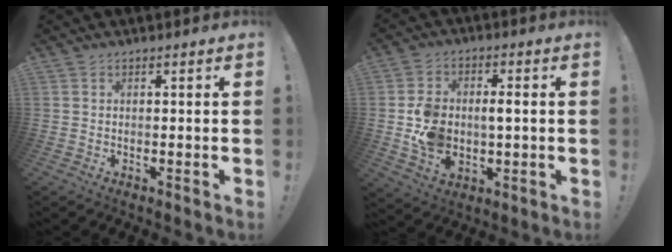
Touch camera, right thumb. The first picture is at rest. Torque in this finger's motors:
{"motor_torque": [0.26, 2.05, 1.19, -0.31, 0.29]}